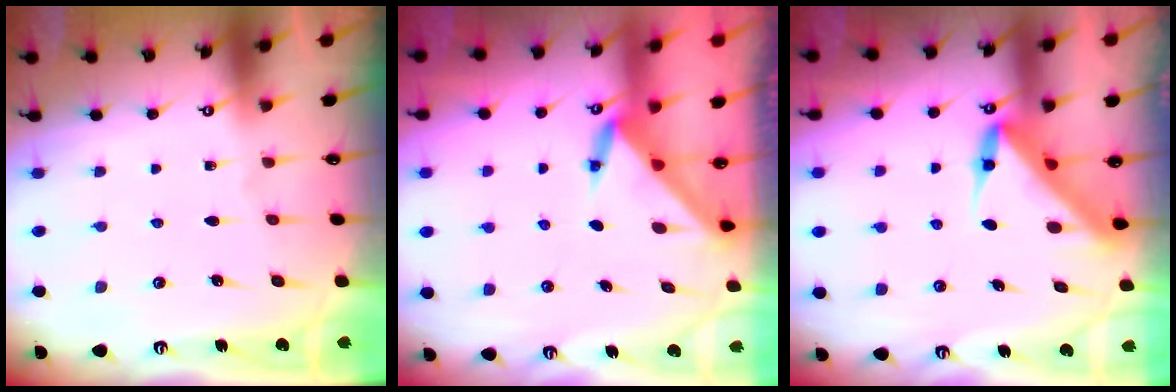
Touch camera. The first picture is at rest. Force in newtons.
{"total": 3.3, "press": 3.3, "slide": 0.2}
{"total": 5.0, "press": 5.0, "slide": 0.3}